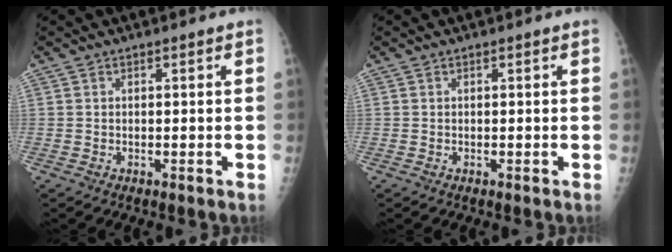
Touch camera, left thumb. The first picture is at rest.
{"total": 0.0}